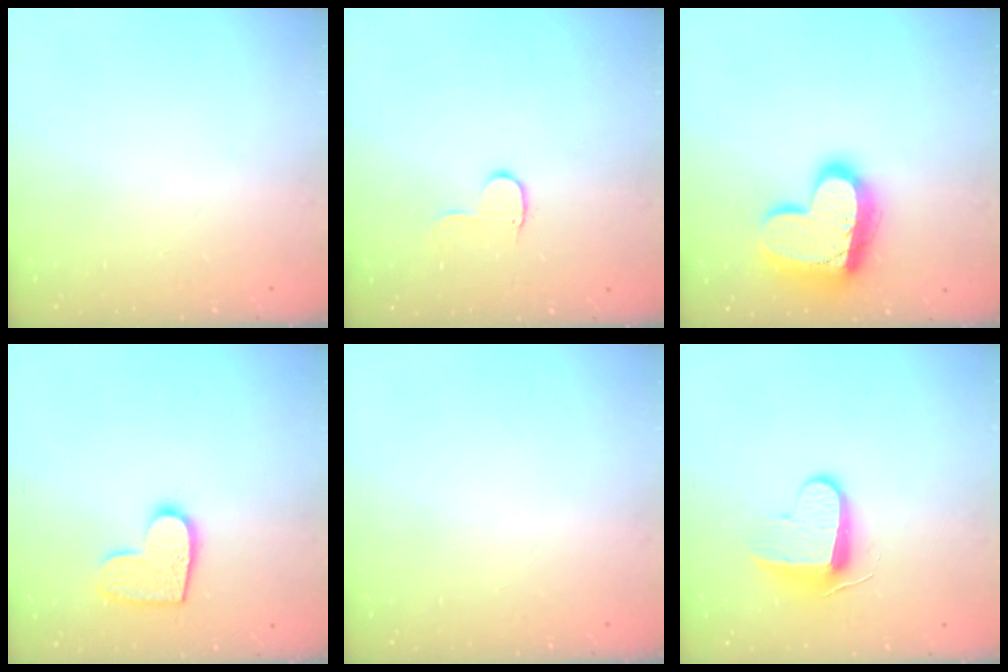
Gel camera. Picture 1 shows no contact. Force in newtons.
{"total": 6.0, "press": 6.0, "slide": 0.6}
{"total": 19.1, "press": 19.0, "slide": 1.8}
{"total": 10.5, "press": 10.5, "slide": 0.6}
{"total": 0.0}
{"total": 8.9, "press": 8.9, "slide": 0.8}